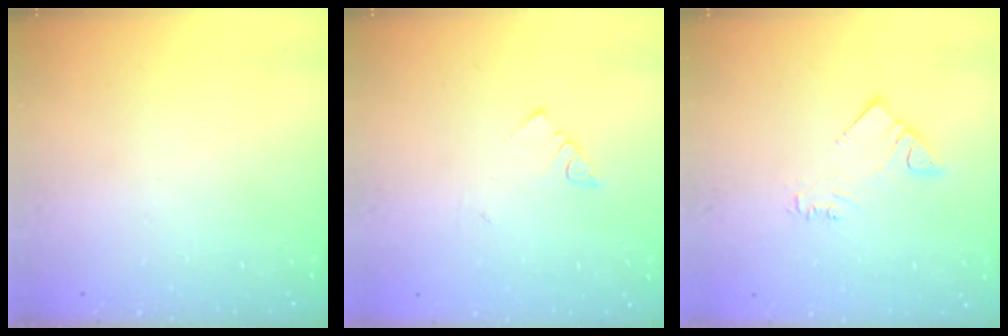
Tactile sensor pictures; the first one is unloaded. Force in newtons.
{"total": 2.6, "press": 2.6, "slide": 0.3}
{"total": 3.2, "press": 3.2, "slide": 0.2}